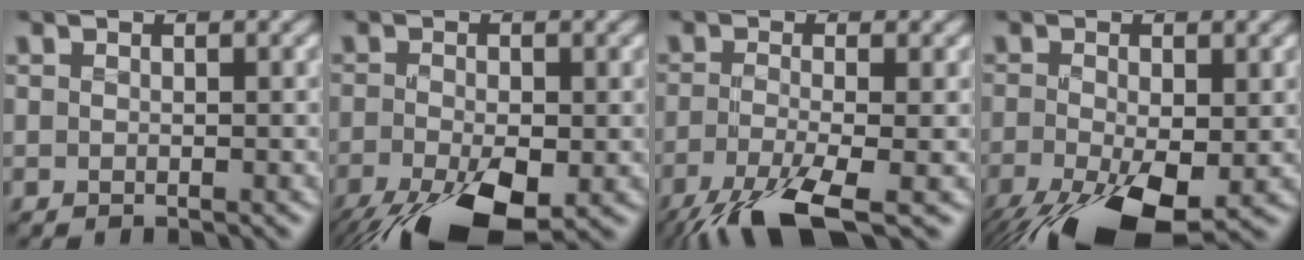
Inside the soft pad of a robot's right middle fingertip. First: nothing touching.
{"total": 10.0, "force": [-5.3, 4.2, 7.3], "torque": [-0.140, -0.040, -0.085]}
{"total": 7.4, "force": [-4.6, 1.8, 5.5], "torque": [-0.102, -0.018, -0.092]}
{"total": 10.8, "force": [-5.1, 4.6, 8.3], "torque": [-0.165, -0.043, -0.080]}